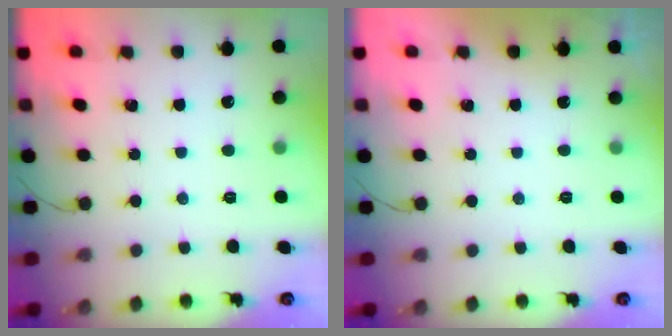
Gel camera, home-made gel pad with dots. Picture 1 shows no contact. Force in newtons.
{"total": 0.0}